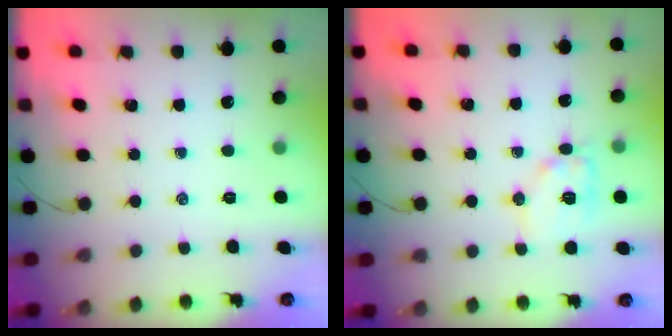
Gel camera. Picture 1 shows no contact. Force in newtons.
{"total": 10.8, "press": 10.8, "slide": 0.7}